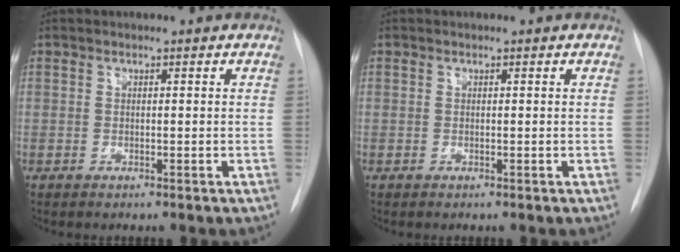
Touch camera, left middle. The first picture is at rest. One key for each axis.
{"total": 0.0}